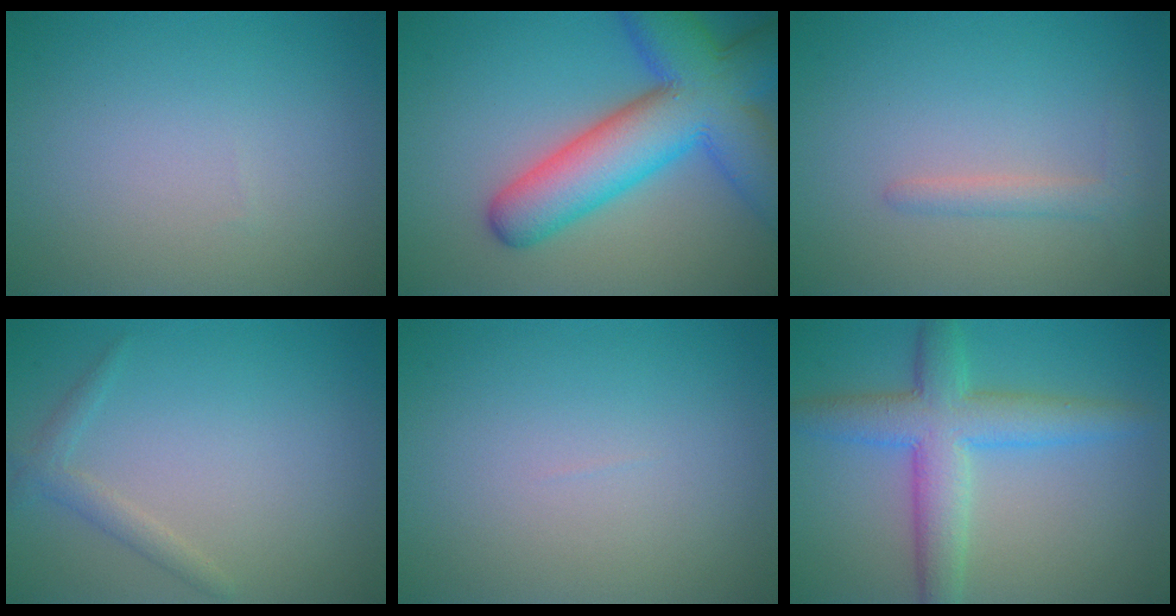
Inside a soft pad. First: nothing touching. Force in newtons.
{"total": 11.3, "press": 11.3, "slide": 0.6}
{"total": 1.5, "press": 1.5, "slide": 0.2}
{"total": 1.5, "press": 1.5, "slide": 0.1}
{"total": 0.0}
{"total": 6.0, "press": 6.0, "slide": 0.1}